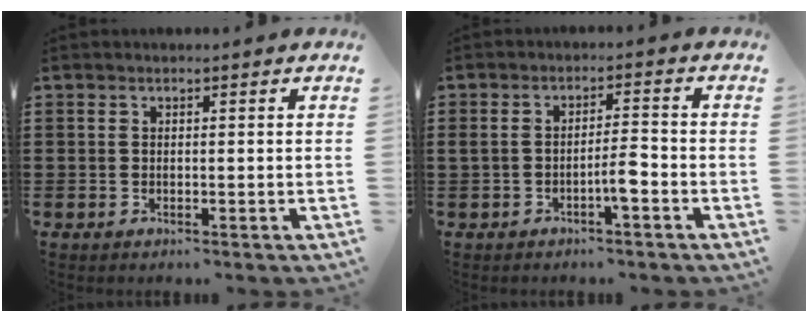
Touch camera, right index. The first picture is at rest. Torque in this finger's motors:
{"motor_torque": [1.78, 0.35, 0.14, 0.05]}